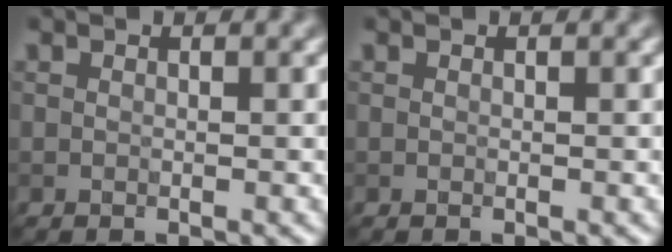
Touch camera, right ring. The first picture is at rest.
{"total": 0.0}